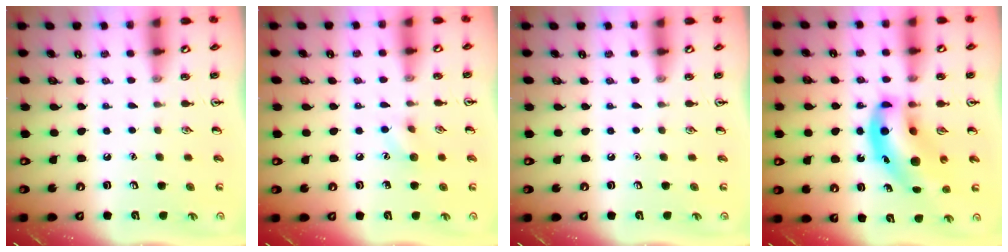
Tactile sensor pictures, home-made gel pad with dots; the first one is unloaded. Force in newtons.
{"total": 6.6, "press": 6.4, "slide": 1.9}
{"total": 0.0}
{"total": 13.7, "press": 13.1, "slide": 4.0}